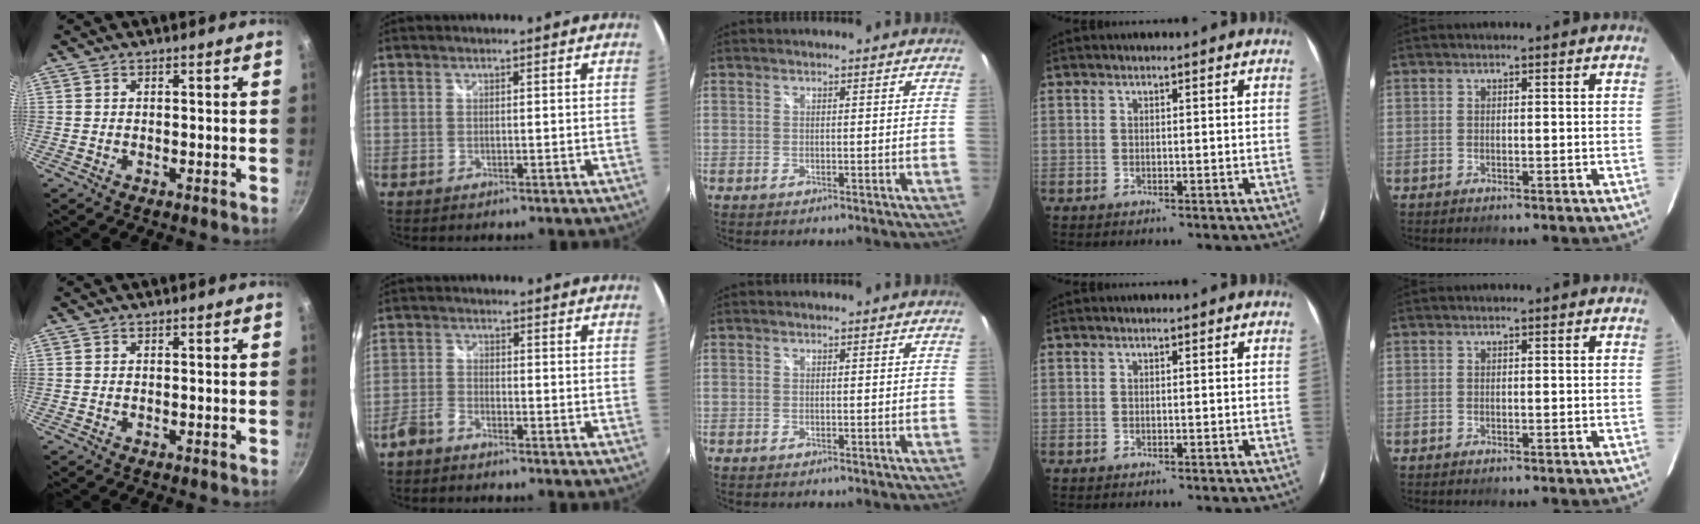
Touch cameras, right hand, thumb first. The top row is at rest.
{"index": {"total": 3.3, "force": [-2.7, 1.3, 1.3], "torque": [-0.037, 0.002, -0.057]}}